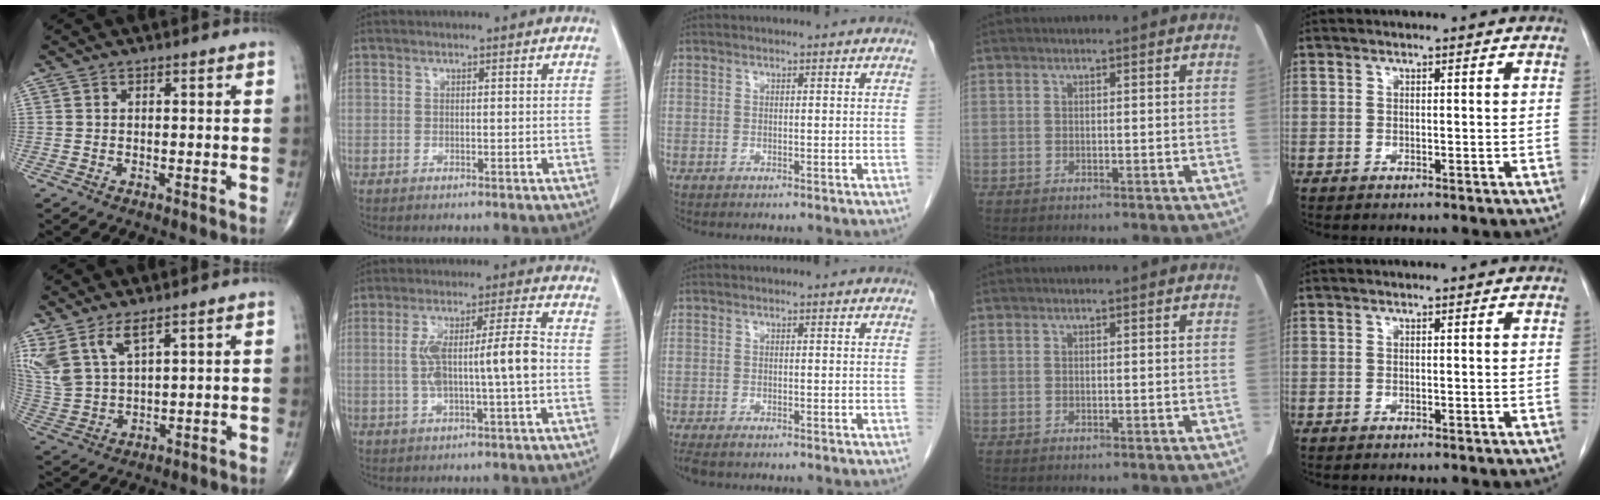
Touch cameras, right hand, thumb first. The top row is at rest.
{"thumb": {"total": 10.2, "force": [6.3, 4.1, 6.8], "torque": [-0.153, -0.021, 0.143]}, "index": {"total": 9.8, "force": [-0.7, 0.8, 9.8], "torque": [-0.176, 0.020, -0.013]}, "middle": {"total": 2.4, "force": [-1.9, 0.8, 1.2], "torque": [-0.024, -0.008, -0.030]}}